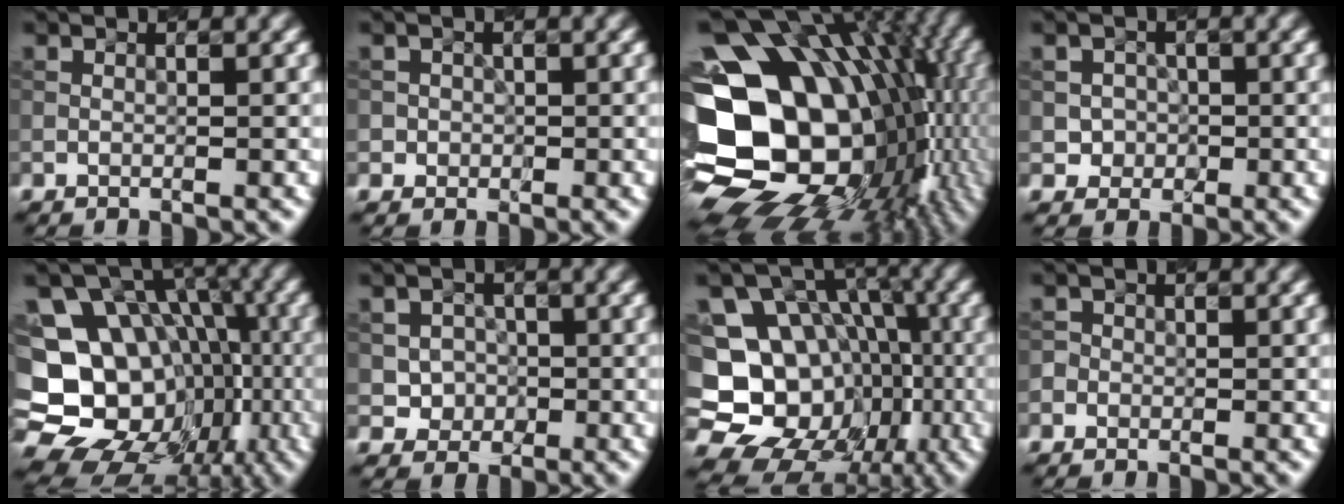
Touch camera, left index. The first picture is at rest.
{"total": 1.6, "force": [0.1, 1.6, 0.1], "torque": [0.010, -0.003, 0.008]}
{"total": 20.0, "force": [-0.8, 14.6, 13.7], "torque": [-0.244, -0.012, 0.011]}
{"total": 2.3, "force": [-0.2, 2.2, 0.4], "torque": [0.006, 0.000, -0.002]}
{"total": 19.4, "force": [-4.3, 16.2, 9.8], "torque": [-0.173, 0.006, -0.064]}
{"total": 3.0, "force": [-0.2, 2.8, 0.9], "torque": [0.002, 0.000, -0.010]}
{"total": 18.4, "force": [-4.5, 16.3, 7.4], "torque": [-0.150, 0.014, -0.068]}
{"total": 1.1, "force": [-0.2, 1.1, 0.1], "torque": [0.004, 0.004, -0.008]}